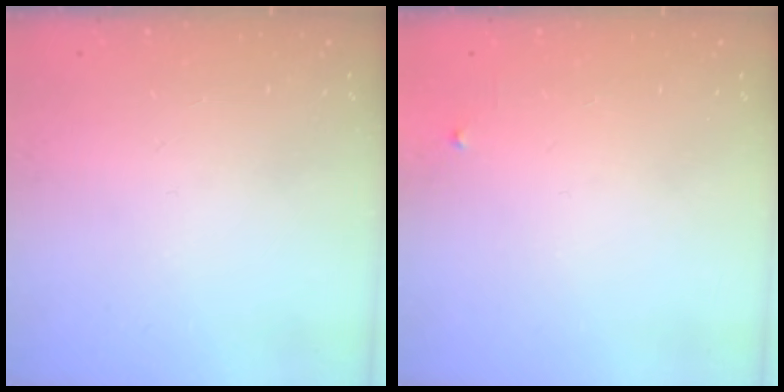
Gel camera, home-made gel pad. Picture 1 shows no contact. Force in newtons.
{"total": 2.4, "press": 2.3, "slide": 0.4}